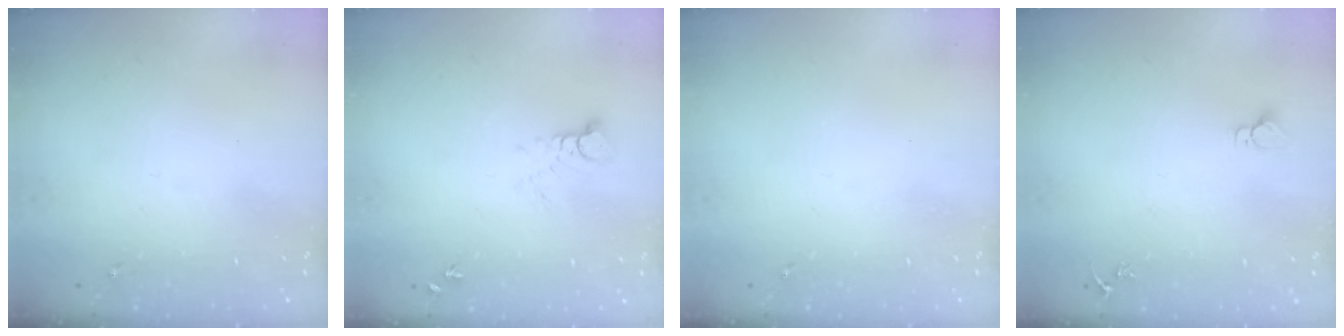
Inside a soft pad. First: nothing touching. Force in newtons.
{"total": 3.5, "press": 3.5, "slide": 0.2}
{"total": 0.0}
{"total": 2.8, "press": 2.8, "slide": 0.2}